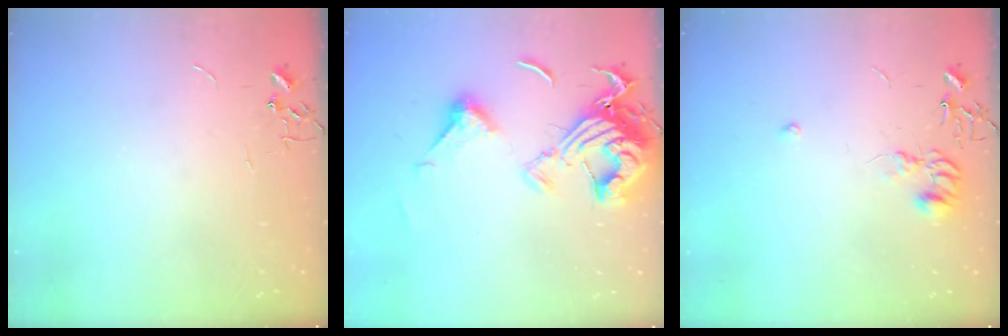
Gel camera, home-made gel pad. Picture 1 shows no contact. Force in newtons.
{"total": 16.0, "press": 16.0, "slide": 1.0}
{"total": 7.6, "press": 7.6, "slide": 0.8}